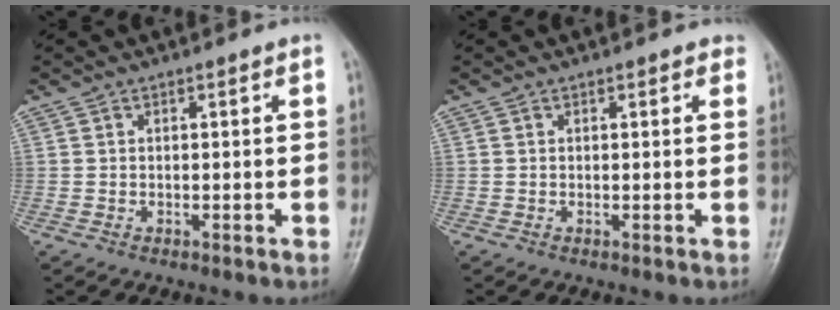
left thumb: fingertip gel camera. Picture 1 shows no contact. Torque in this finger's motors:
{"motor_torque": [-0.09, -0.02, -0.16, -0.22, 0.04]}